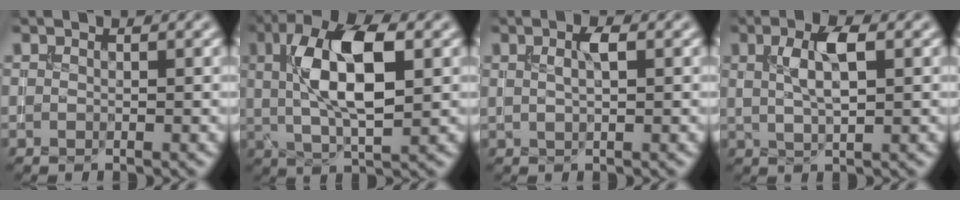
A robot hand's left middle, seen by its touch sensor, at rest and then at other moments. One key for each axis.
{"total": 9.1, "fx": 1.9, "fy": 3.6, "fz": 8.1, "tx": -0.142, "ty": 0.012, "tz": 0.029}
{"total": 1.9, "fx": 0.7, "fy": 0.5, "fz": 1.7, "tx": -0.032, "ty": 0.003, "tz": 0.012}
{"total": 4.0, "fx": 1.2, "fy": 1.2, "fz": 3.6, "tx": -0.070, "ty": 0.008, "tz": 0.022}